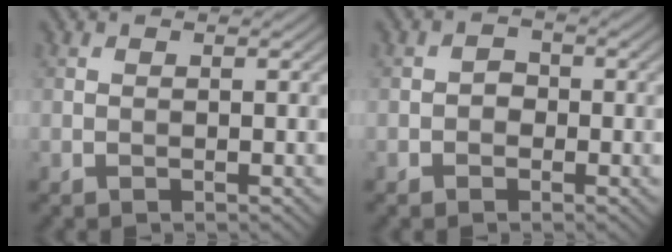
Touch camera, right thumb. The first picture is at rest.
{"total": 1.7, "force": [-0.6, 1.4, 0.7], "torque": [-0.008, 0.003, -0.016]}